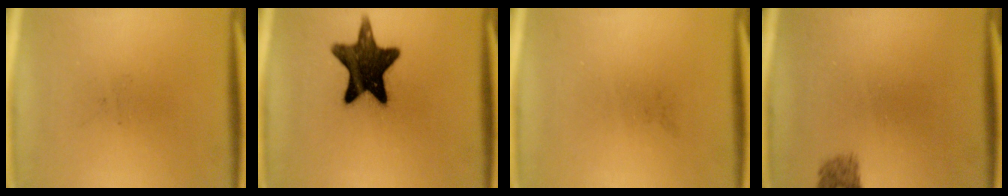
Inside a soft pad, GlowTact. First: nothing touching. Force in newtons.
{"total": 15.3}
{"total": 0.0}
{"total": 1.8}